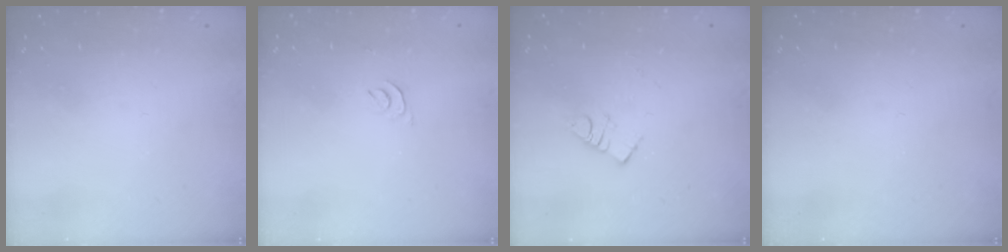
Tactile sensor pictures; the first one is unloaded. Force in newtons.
{"total": 3.3, "press": 3.2, "slide": 0.5}
{"total": 3.9, "press": 3.9, "slide": 0.5}
{"total": 0.0}